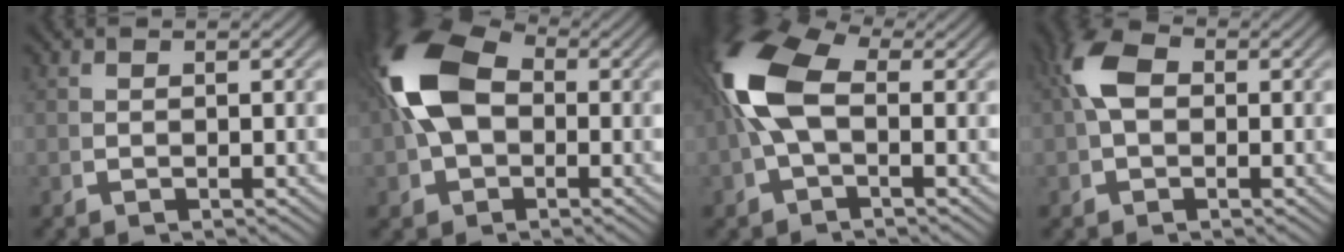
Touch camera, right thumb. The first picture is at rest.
{"total": 9.7, "force": [1.0, 6.8, 6.8], "torque": [-0.160, -0.002, 0.025]}
{"total": 7.4, "force": [0.7, 4.4, 5.9], "torque": [-0.127, 0.009, 0.011]}
{"total": 4.0, "force": [0.8, 2.4, 3.1], "torque": [-0.071, 0.002, 0.015]}